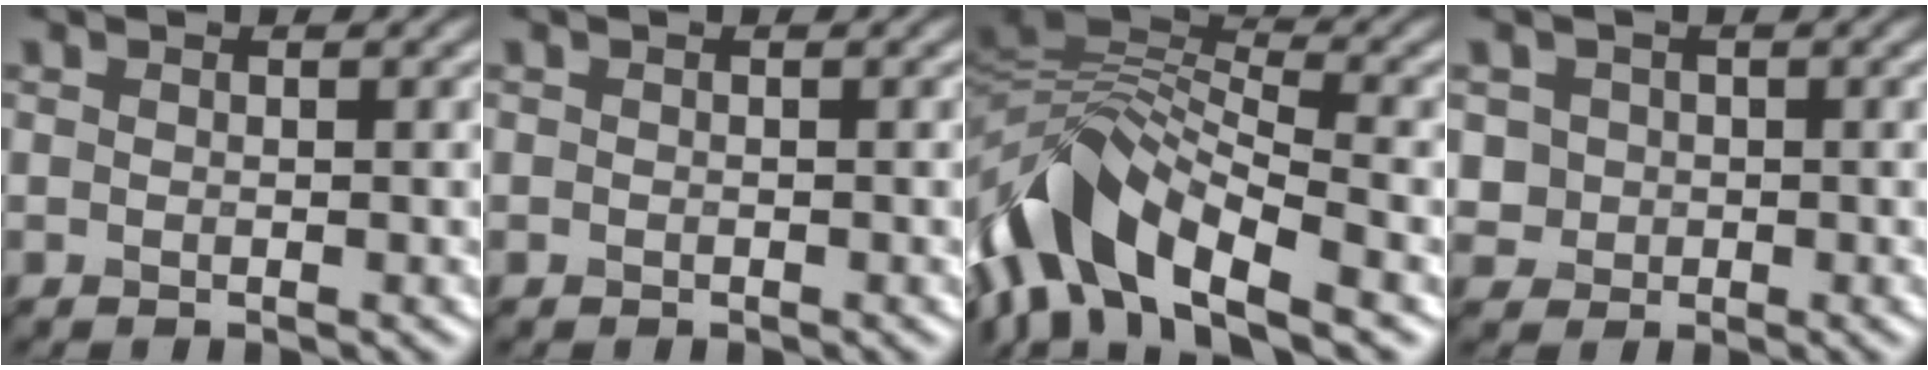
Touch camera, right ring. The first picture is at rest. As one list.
[{"total": 0.0}, {"total": 10.2, "force": [-5.0, 4.4, 7.6], "torque": [-0.139, 0.021, -0.108]}, {"total": 2.3, "force": [0.5, 2.3, 0.3], "torque": [-0.007, 0.005, 0.022]}]